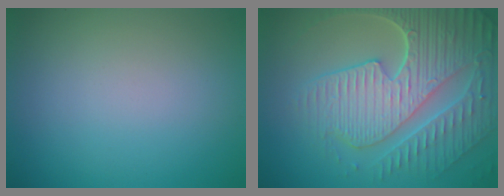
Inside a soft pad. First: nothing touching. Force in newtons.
{"total": 9.2, "press": 6.6, "slide": 6.4}